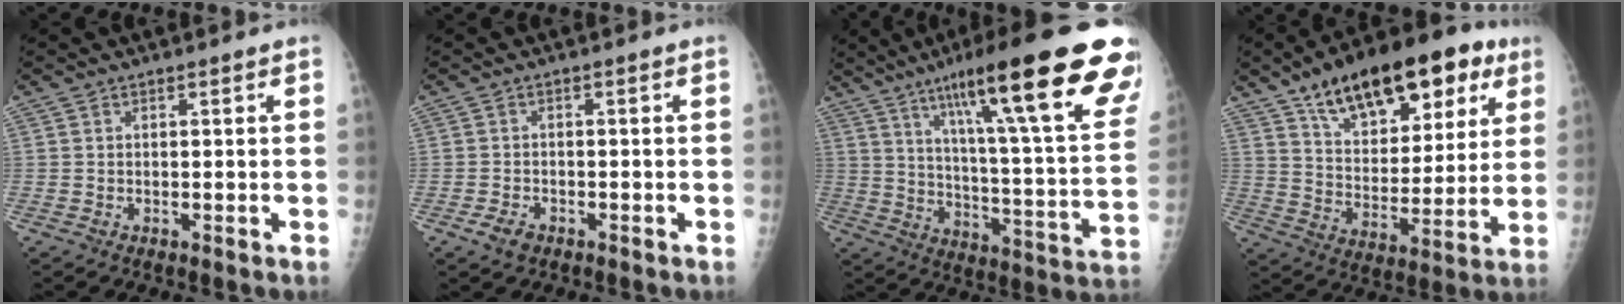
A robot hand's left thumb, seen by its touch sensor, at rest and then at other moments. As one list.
[{"total": 2.9, "force": [-1.7, 1.8, 1.5], "torque": [-0.028, 0.007, -0.028]}, {"total": 30.4, "force": [17.7, 4.6, 24.3], "torque": [-0.318, -0.040, 0.261]}, {"total": 24.4, "force": [13.4, 12.1, 16.4], "torque": [-0.214, -0.015, 0.211]}]